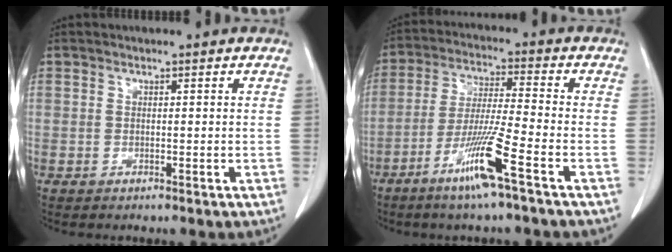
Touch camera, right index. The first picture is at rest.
{"total": 10.1, "force": [-5.4, -0.9, 8.4], "torque": [-0.162, -0.019, -0.108]}